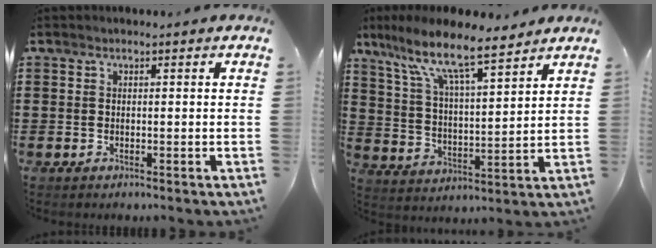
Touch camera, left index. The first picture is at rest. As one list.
[{"total": 10.1, "force": [7.8, 1.8, 6.1], "torque": [-0.144, -0.034, 0.132]}]